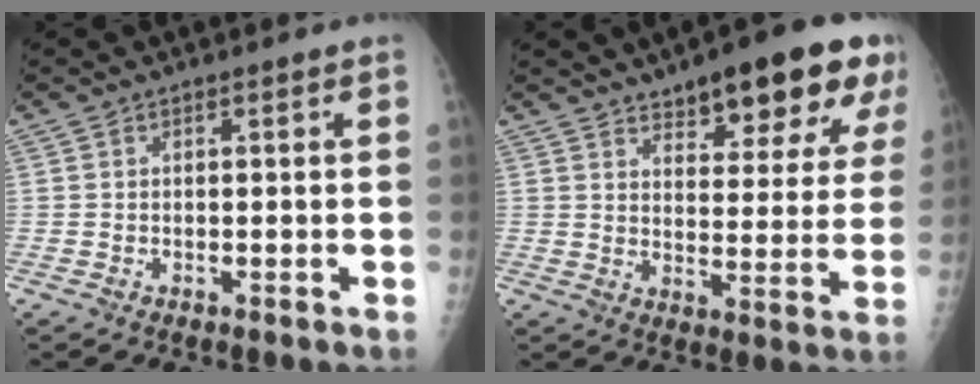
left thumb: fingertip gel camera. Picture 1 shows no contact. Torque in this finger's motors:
{"motor_torque": [0.41, 0.37, 0.11, -0.35, 0.10]}